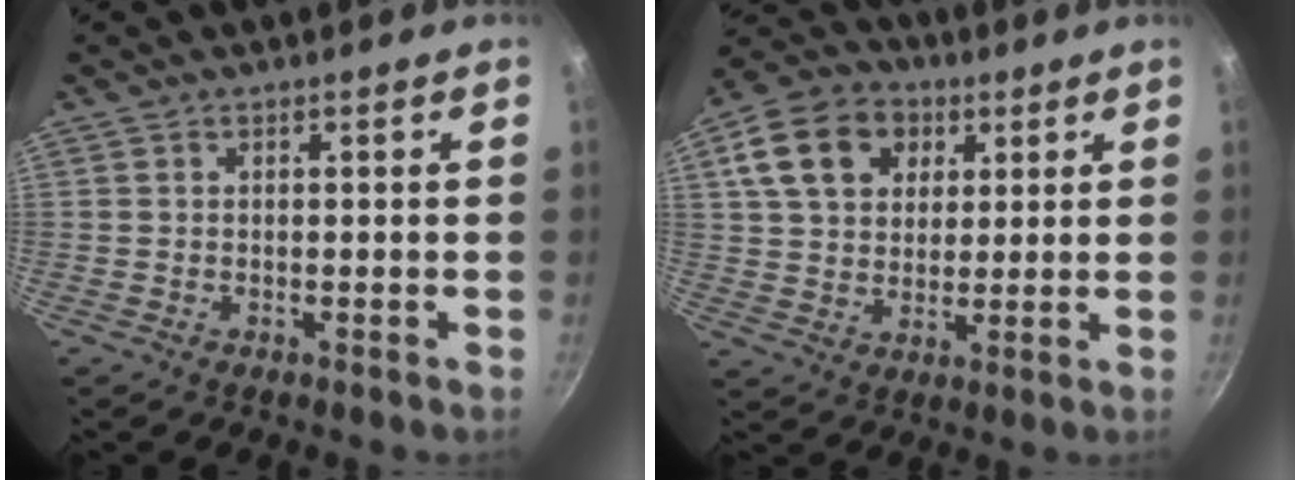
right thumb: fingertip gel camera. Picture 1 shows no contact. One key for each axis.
{"total": 14.2, "fx": 5.4, "fy": 10.7, "fz": 7.7, "tx": -0.117, "ty": 0.001, "tz": 0.083}